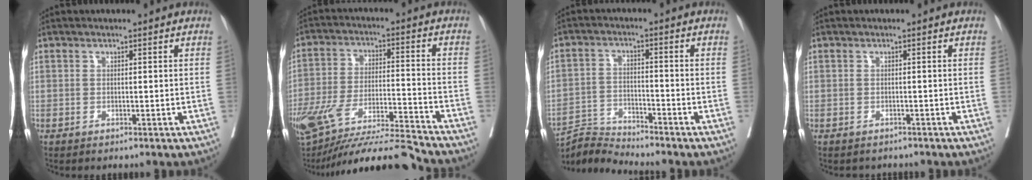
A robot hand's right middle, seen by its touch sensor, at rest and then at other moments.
{"total": 19.6, "force": [-17.4, 0.2, 8.9], "torque": [-0.186, -0.016, -0.292]}
{"total": 6.0, "force": [-5.6, -1.8, -1.4], "torque": [0.012, -0.005, -0.105]}
{"total": 1.9, "force": [-1.7, 0.8, 0.2], "torque": [-0.010, -0.001, -0.021]}